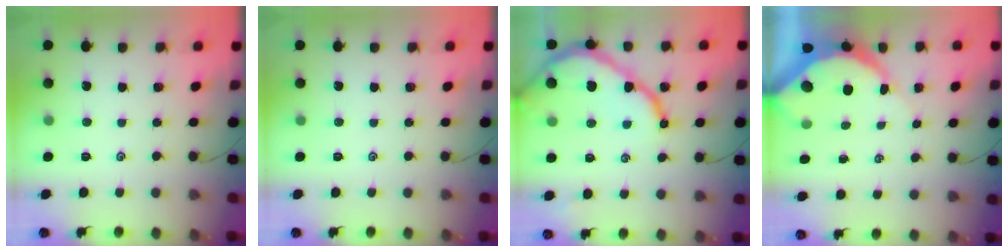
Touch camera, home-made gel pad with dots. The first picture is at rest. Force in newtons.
{"total": 0.0}
{"total": 11.3, "press": 11.2, "slide": 1.3}
{"total": 8.2, "press": 8.1, "slide": 0.8}